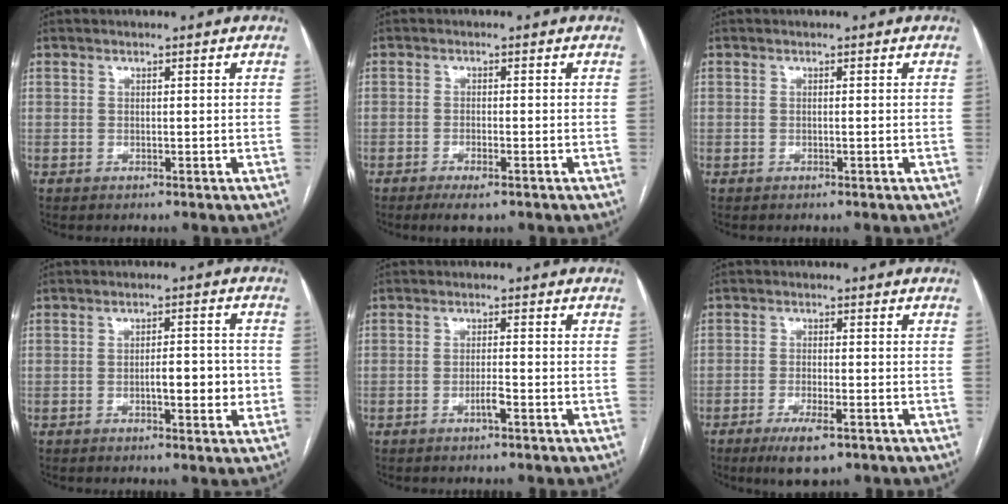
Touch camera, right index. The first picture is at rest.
{"total": 3.5, "force": [-2.3, 0.7, 2.6], "torque": [-0.047, -0.006, -0.036]}
{"total": 0.0}
{"total": 5.6, "force": [-1.1, 1.6, 5.3], "torque": [-0.076, 0.008, -0.013]}
{"total": 2.0, "force": [-1.1, 0.0, 1.7], "torque": [-0.031, -0.001, -0.019]}
{"total": 5.9, "force": [-3.6, 1.3, 4.6], "torque": [-0.086, -0.011, -0.055]}